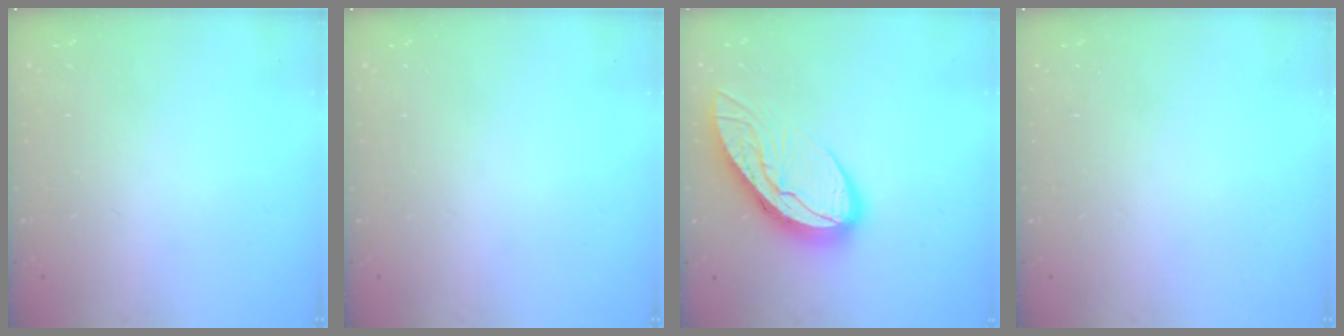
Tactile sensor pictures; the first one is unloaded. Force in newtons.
{"total": 0.0}
{"total": 18.9, "press": 18.8, "slide": 1.9}
{"total": 0.0}